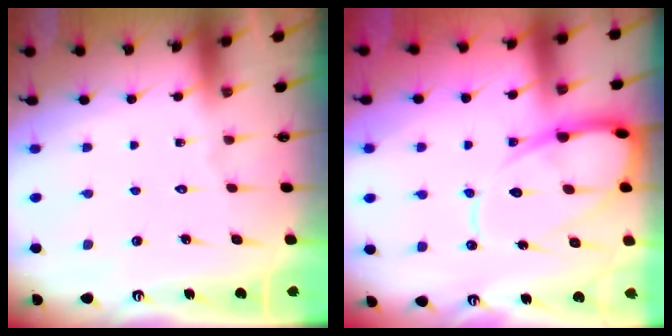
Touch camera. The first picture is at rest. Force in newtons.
{"total": 13.4, "press": 13.3, "slide": 1.4}